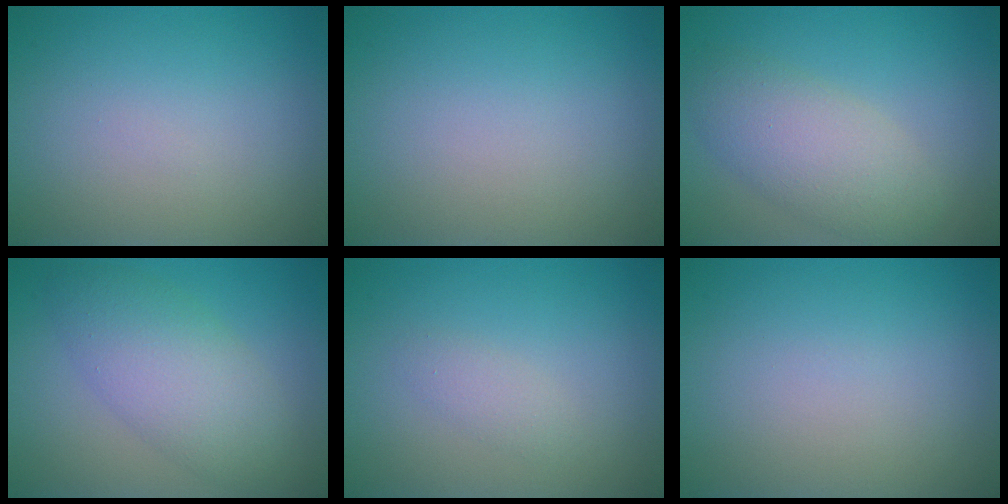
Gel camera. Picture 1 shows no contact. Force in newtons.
{"total": 0.0}
{"total": 4.8, "press": 4.8, "slide": 0.1}
{"total": 5.7, "press": 5.7, "slide": 0.1}
{"total": 1.2, "press": 1.2, "slide": 0.1}
{"total": 0.0}